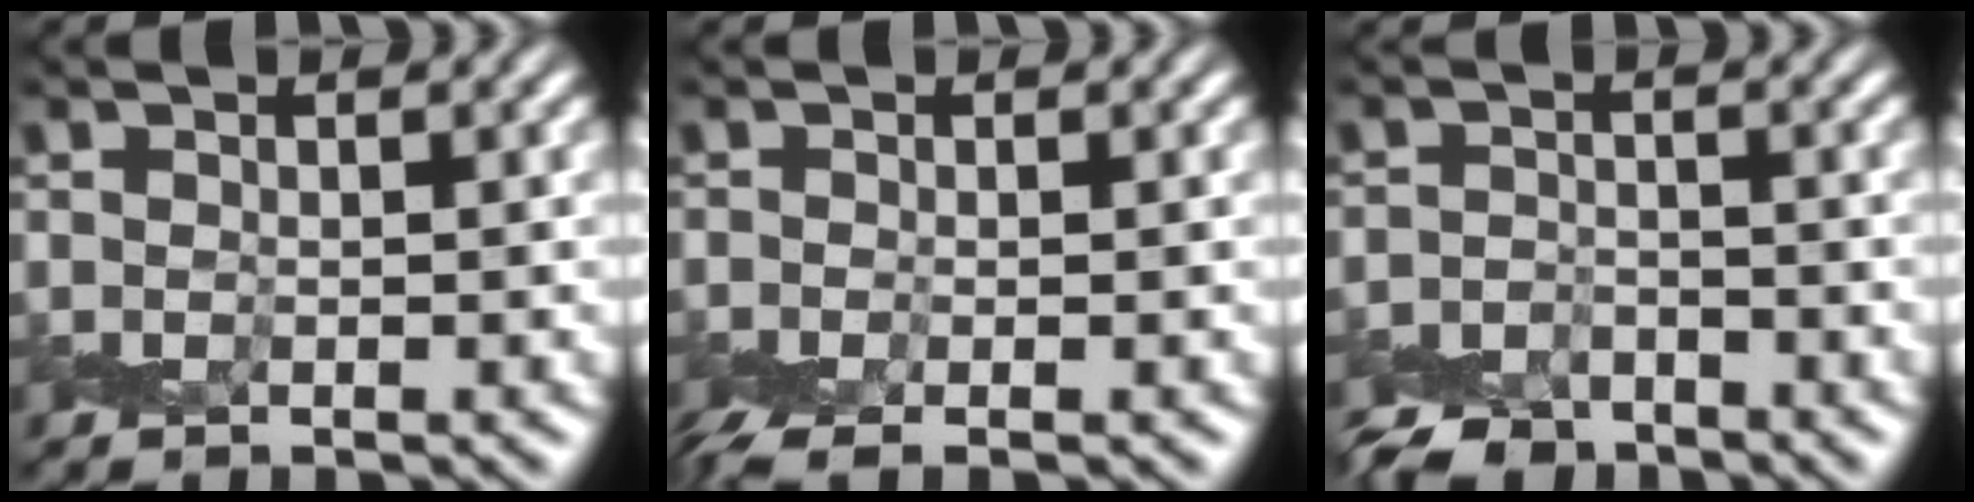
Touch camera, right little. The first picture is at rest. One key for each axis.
{"total": 2.6, "fx": -1.7, "fy": 0.8, "fz": 1.8, "tx": -0.041, "ty": -0.008, "tz": -0.041}
{"total": 3.6, "fx": -3.4, "fy": 1.2, "fz": 0.4, "tx": -0.002, "ty": -0.004, "tz": -0.067}